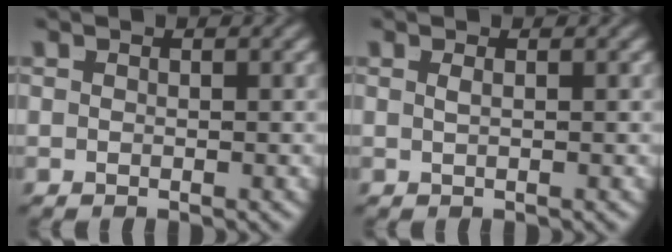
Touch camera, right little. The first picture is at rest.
{"total": 0.9, "force": [-0.1, -0.9, 0.2], "torque": [-0.002, -0.004, 0.003]}